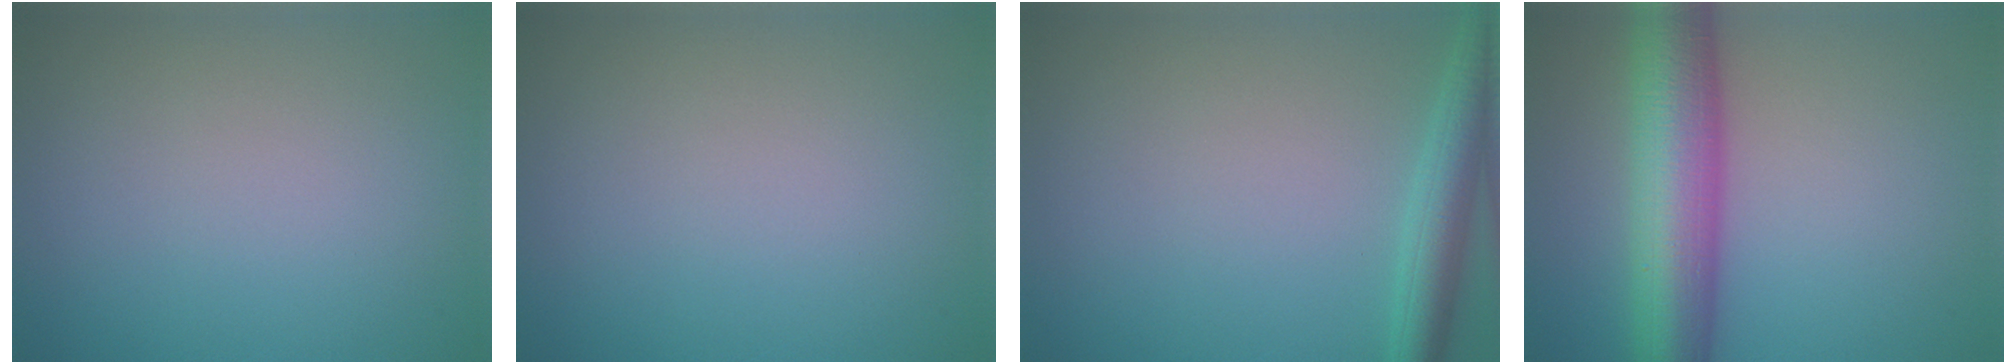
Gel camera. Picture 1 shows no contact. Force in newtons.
{"total": 0.0}
{"total": 3.5, "press": 3.5, "slide": 0.2}
{"total": 9.5, "press": 9.5, "slide": 0.3}